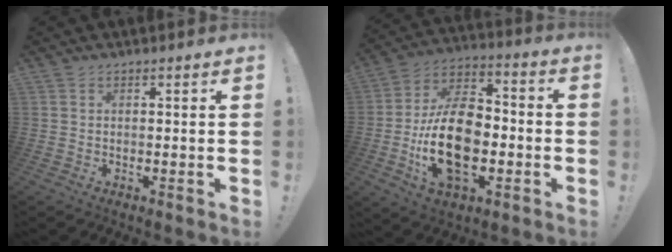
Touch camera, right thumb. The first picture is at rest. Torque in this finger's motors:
{"motor_torque": [2.78, 2.23, 0.21, -0.21, 0.30]}